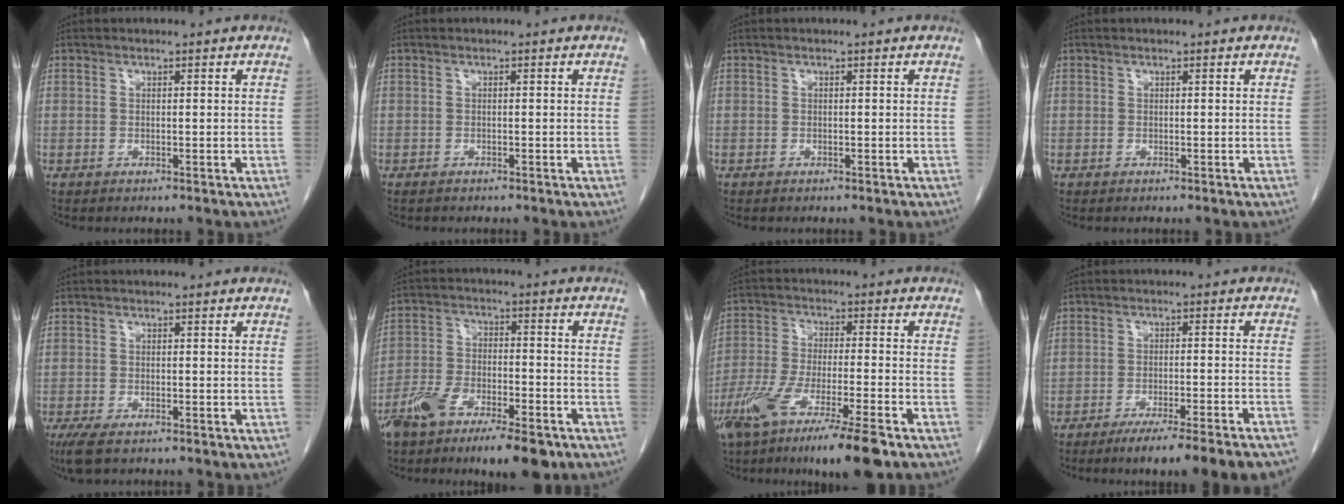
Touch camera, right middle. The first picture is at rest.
{"total": 0.7, "force": [-0.6, 0.3, 0.2], "torque": [-0.007, -0.001, -0.011]}
{"total": 0.0}
{"total": 0.0}
{"total": 3.9, "force": [-2.7, 1.3, 2.5], "torque": [-0.056, -0.012, -0.045]}
{"total": 12.9, "force": [-8.6, 3.8, 8.8], "torque": [-0.153, -0.005, -0.146]}
{"total": 14.9, "force": [-9.5, 1.1, 11.5], "torque": [-0.200, -0.043, -0.164]}
{"total": 13.5, "force": [-10.8, 0.0, 8.0], "torque": [-0.075, -0.020, -0.156]}